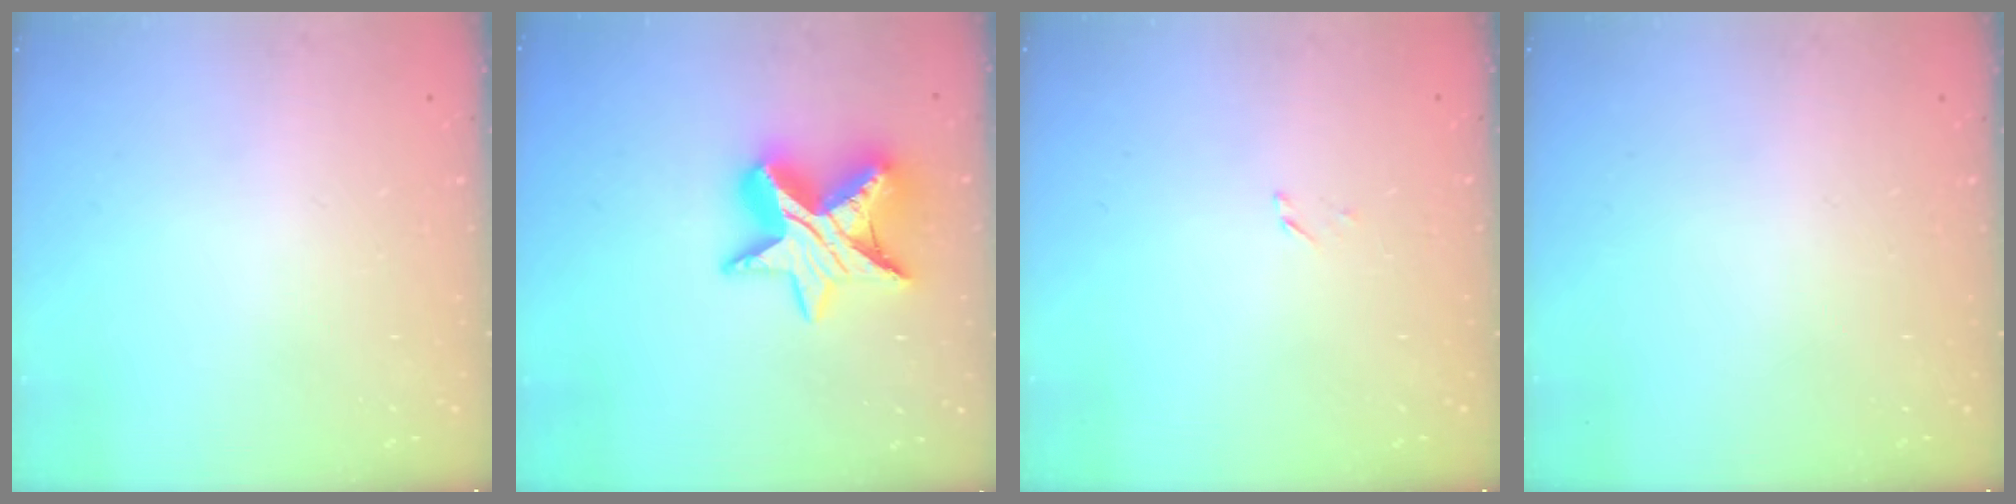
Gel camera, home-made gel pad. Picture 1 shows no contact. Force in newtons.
{"total": 15.0, "press": 15.0, "slide": 1.2}
{"total": 1.6, "press": 1.6, "slide": 0.2}
{"total": 0.0}